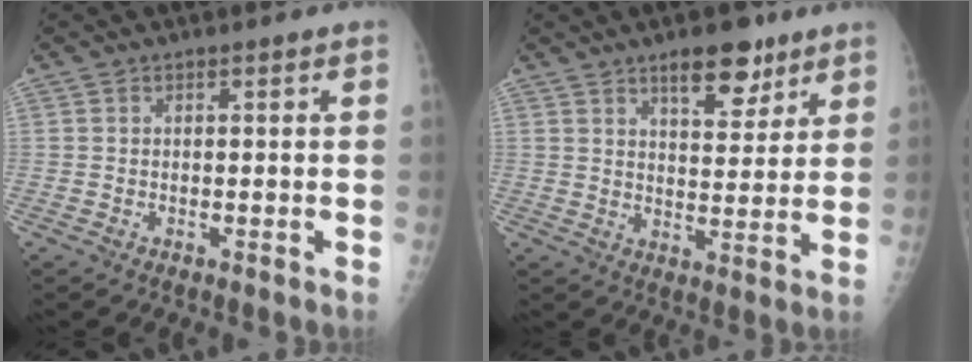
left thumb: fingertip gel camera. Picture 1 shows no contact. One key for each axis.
{"total": 8.9, "fx": 5.8, "fy": 3.8, "fz": 5.5, "tx": -0.052, "ty": -0.035, "tz": 0.088}